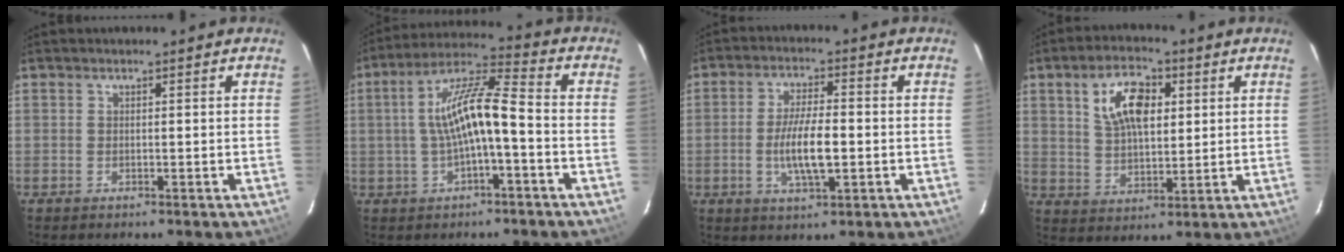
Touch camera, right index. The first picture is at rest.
{"total": 11.0, "force": [-1.5, 2.2, 10.7], "torque": [-0.207, 0.023, -0.025]}
{"total": 8.4, "force": [-1.5, 2.3, 7.9], "torque": [-0.153, -0.004, -0.028]}
{"total": 10.2, "force": [3.5, 5.3, 8.0], "torque": [-0.151, 0.019, 0.067]}